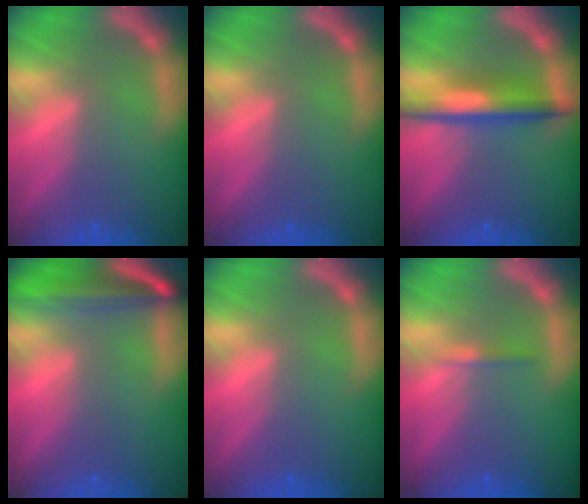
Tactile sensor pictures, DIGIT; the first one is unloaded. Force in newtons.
{"total": 0.0}
{"total": 5.0}
{"total": 7.5}
{"total": 0.0}
{"total": 0.9}